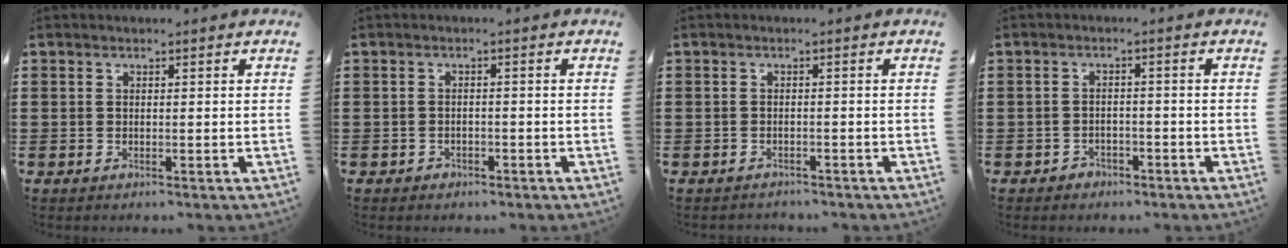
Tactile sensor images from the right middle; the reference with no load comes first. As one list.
[{"total": 1.0, "force": [-0.8, 0.6, 0.1], "torque": [-0.005, 0.001, -0.018]}, {"total": 1.1, "force": [-1.1, 0.3, -0.3], "torque": [0.001, 0.003, -0.026]}, {"total": 1.7, "force": [-1.4, 0.8, 0.1], "torque": [-0.009, 0.001, -0.033]}]